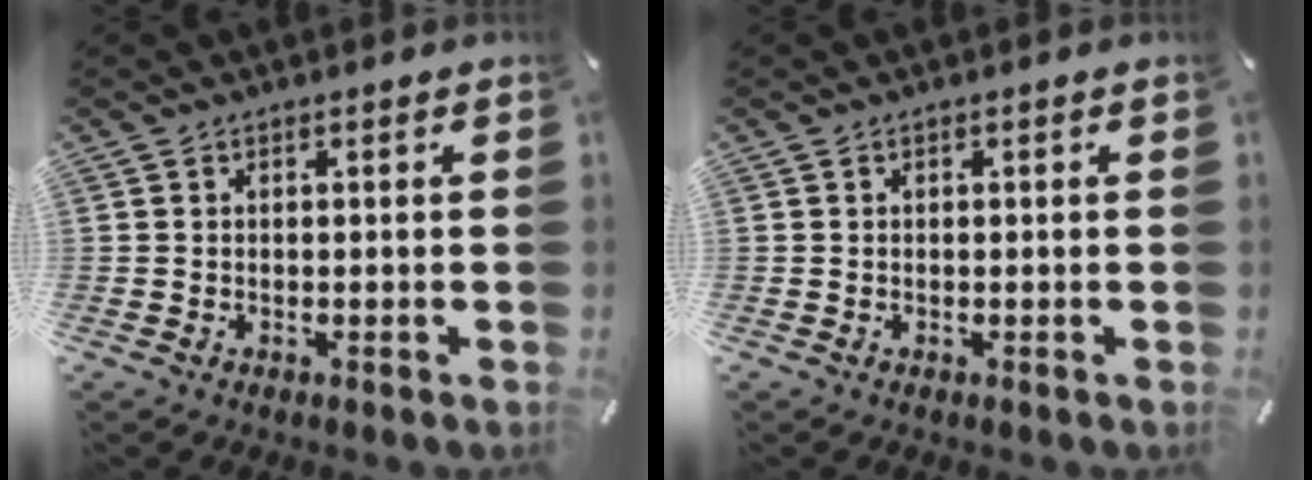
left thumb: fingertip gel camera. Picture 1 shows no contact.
{"total": 0.0}